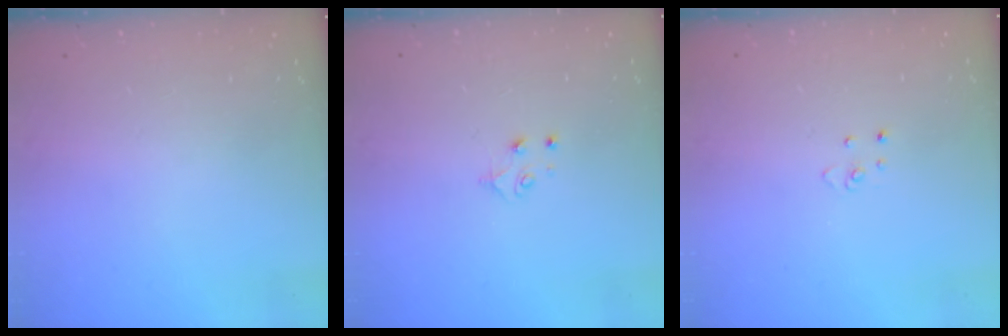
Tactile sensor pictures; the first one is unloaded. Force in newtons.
{"total": 4.0, "press": 3.9, "slide": 0.4}
{"total": 2.9, "press": 2.9, "slide": 0.2}